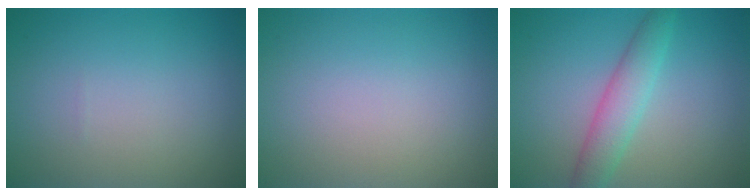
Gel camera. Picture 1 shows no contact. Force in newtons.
{"total": 0.0}
{"total": 3.5, "press": 3.5, "slide": 0.0}